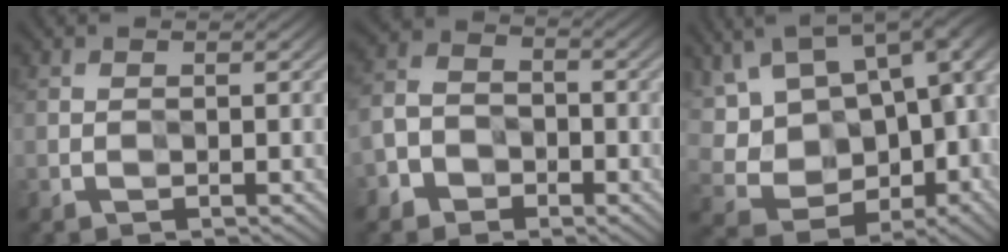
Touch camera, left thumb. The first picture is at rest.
{"total": 5.0, "force": [-2.8, 3.7, 1.7], "torque": [-0.039, 0.002, -0.068]}
{"total": 17.2, "force": [2.8, 11.2, 12.8], "torque": [-0.232, 0.009, 0.087]}